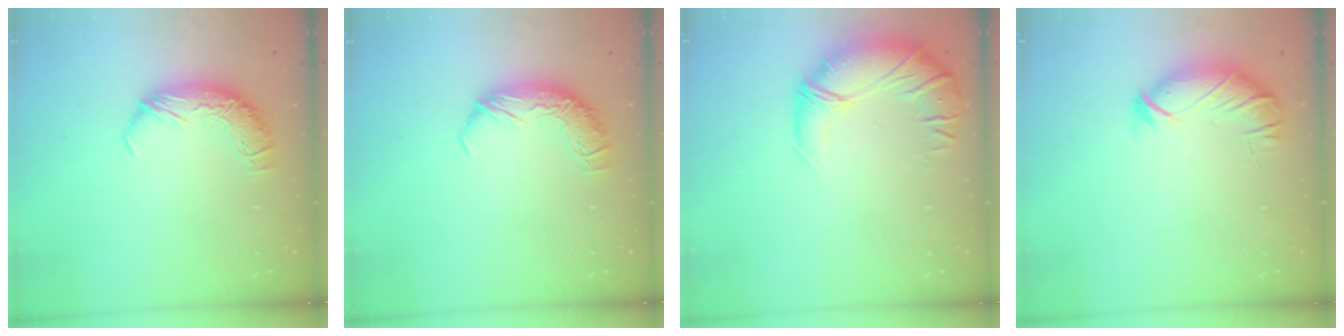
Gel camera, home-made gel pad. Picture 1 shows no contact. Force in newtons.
{"total": 0.0}
{"total": 2.9, "press": 0.1, "slide": 2.9}
{"total": 3.5, "press": 3.3, "slide": 1.0}